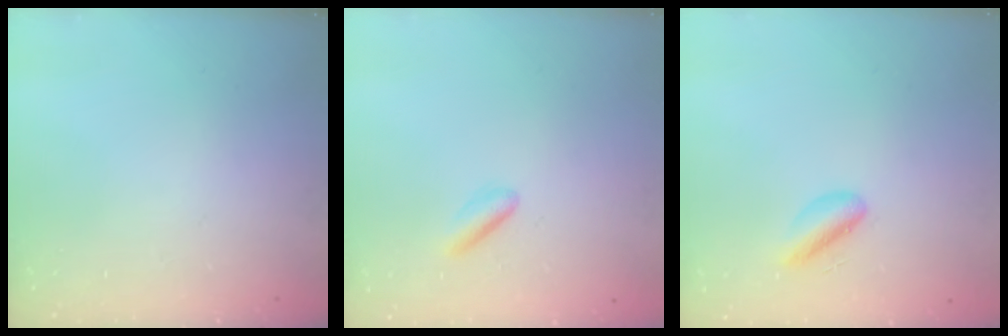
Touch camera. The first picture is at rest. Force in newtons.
{"total": 2.5, "press": 2.3, "slide": 1.0}
{"total": 4.4, "press": 4.1, "slide": 1.4}